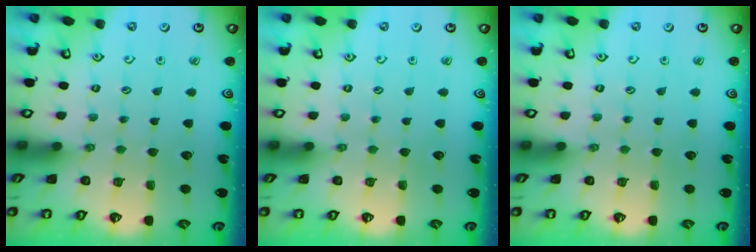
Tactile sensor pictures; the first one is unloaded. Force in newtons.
{"total": 0.0}
{"total": 0.0}